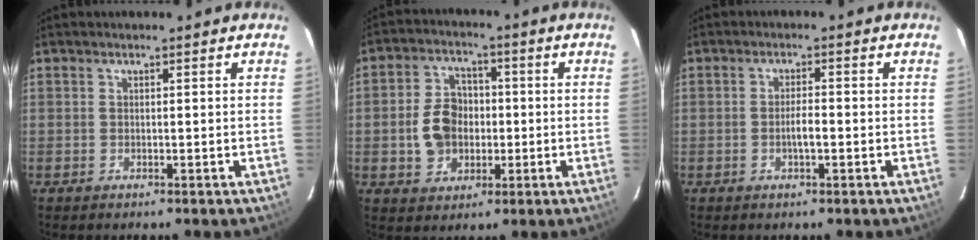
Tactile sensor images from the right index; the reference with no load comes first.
{"total": 8.6, "force": [-1.0, 6.9, 5.0], "torque": [-0.105, 0.026, -0.007]}
{"total": 2.4, "force": [-0.8, 0.5, 2.2], "torque": [-0.042, 0.003, -0.015]}